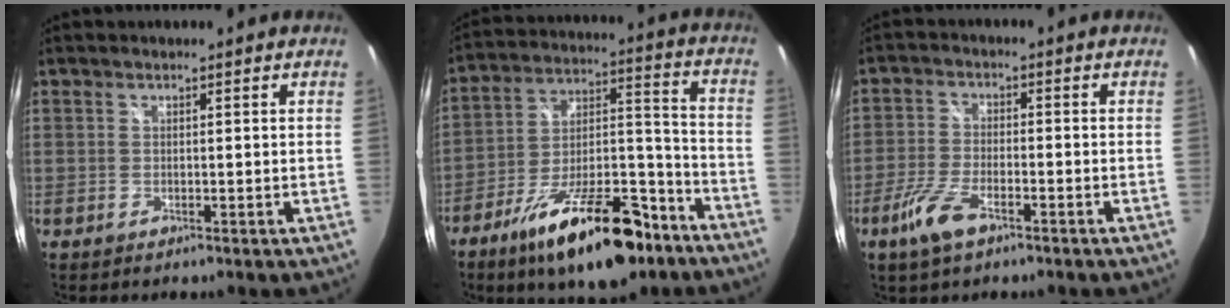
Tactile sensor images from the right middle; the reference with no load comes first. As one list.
[{"total": 22.3, "force": [-14.4, 8.0, 15.0], "torque": [-0.248, -0.001, -0.223]}, {"total": 6.6, "force": [-4.0, 2.4, 4.6], "torque": [-0.114, -0.007, -0.081]}]